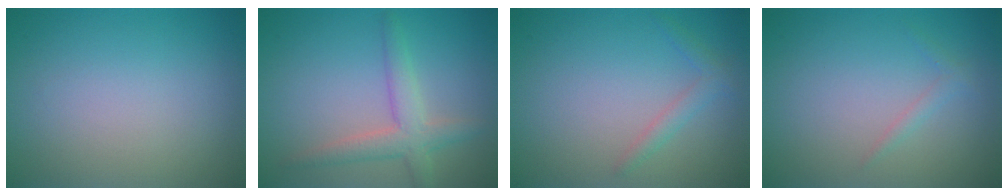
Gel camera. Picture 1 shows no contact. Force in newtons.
{"total": 3.3, "press": 3.3, "slide": 0.2}
{"total": 1.5, "press": 1.5, "slide": 0.1}
{"total": 0.9, "press": 0.9, "slide": 0.0}